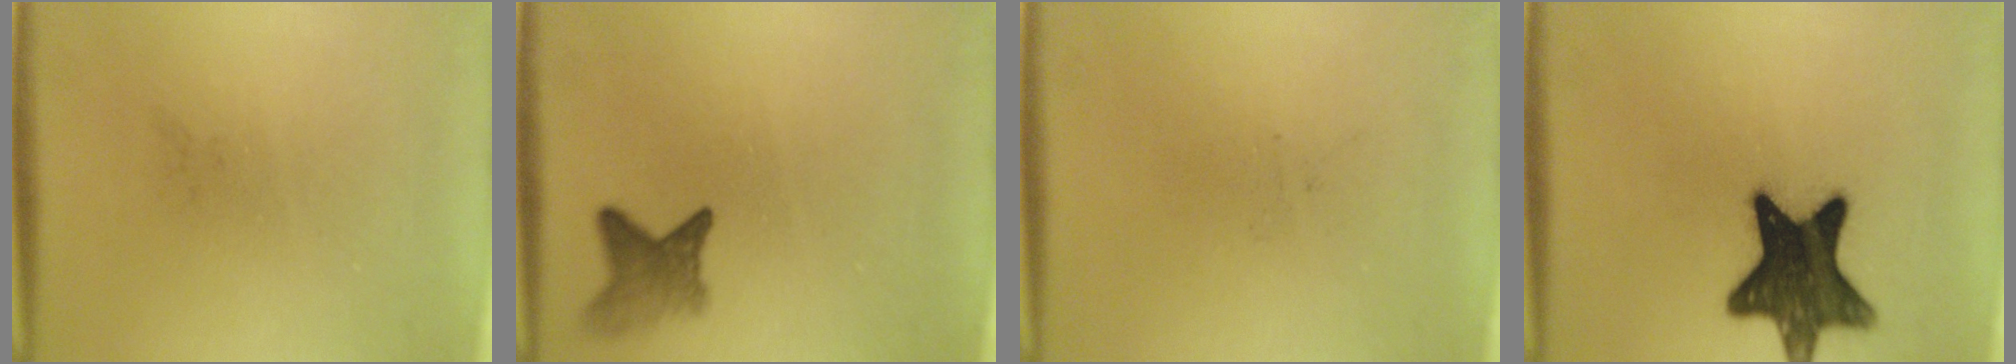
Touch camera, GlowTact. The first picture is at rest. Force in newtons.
{"total": 3.1}
{"total": 0.0}
{"total": 14.0}